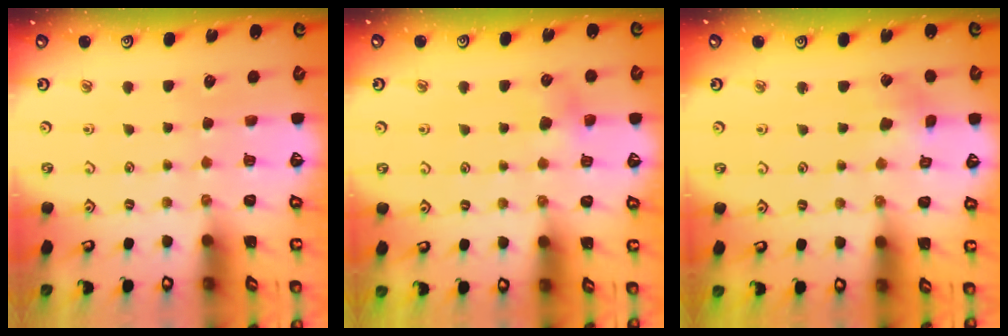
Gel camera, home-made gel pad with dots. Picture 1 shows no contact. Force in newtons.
{"total": 5.3, "press": 5.3, "slide": 0.5}
{"total": 2.9, "press": 2.9, "slide": 0.1}